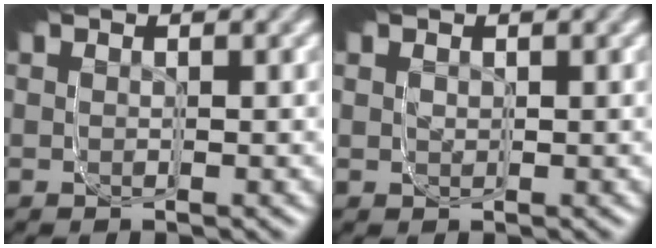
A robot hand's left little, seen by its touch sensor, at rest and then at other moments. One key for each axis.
{"total": 1.3, "fx": 0.3, "fy": 1.3, "fz": 0.4, "tx": -0.012, "ty": 0.001, "tz": 0.000}